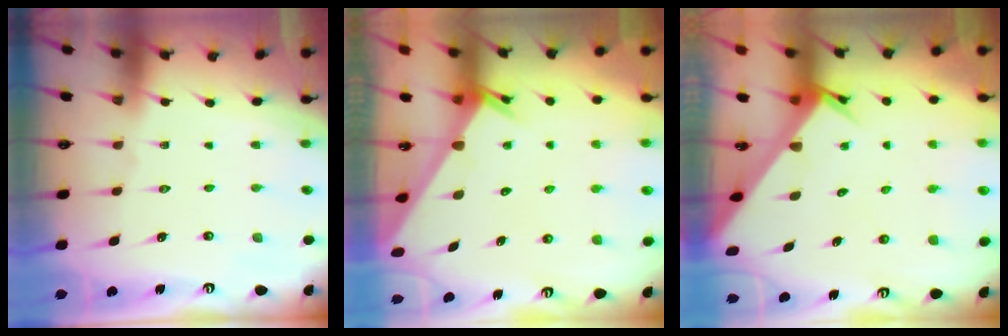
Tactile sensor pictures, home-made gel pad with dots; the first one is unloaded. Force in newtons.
{"total": 2.0, "press": 2.0, "slide": 0.1}
{"total": 3.7, "press": 3.7, "slide": 0.2}